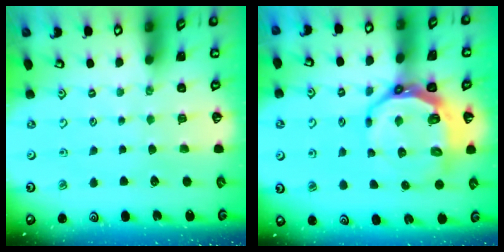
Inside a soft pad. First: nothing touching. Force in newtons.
{"total": 13.1, "press": 12.3, "slide": 4.7}